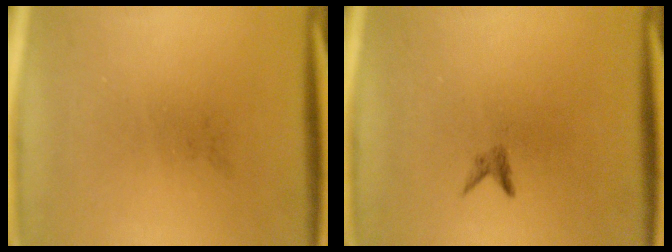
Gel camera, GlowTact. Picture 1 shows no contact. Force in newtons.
{"total": 0.8}